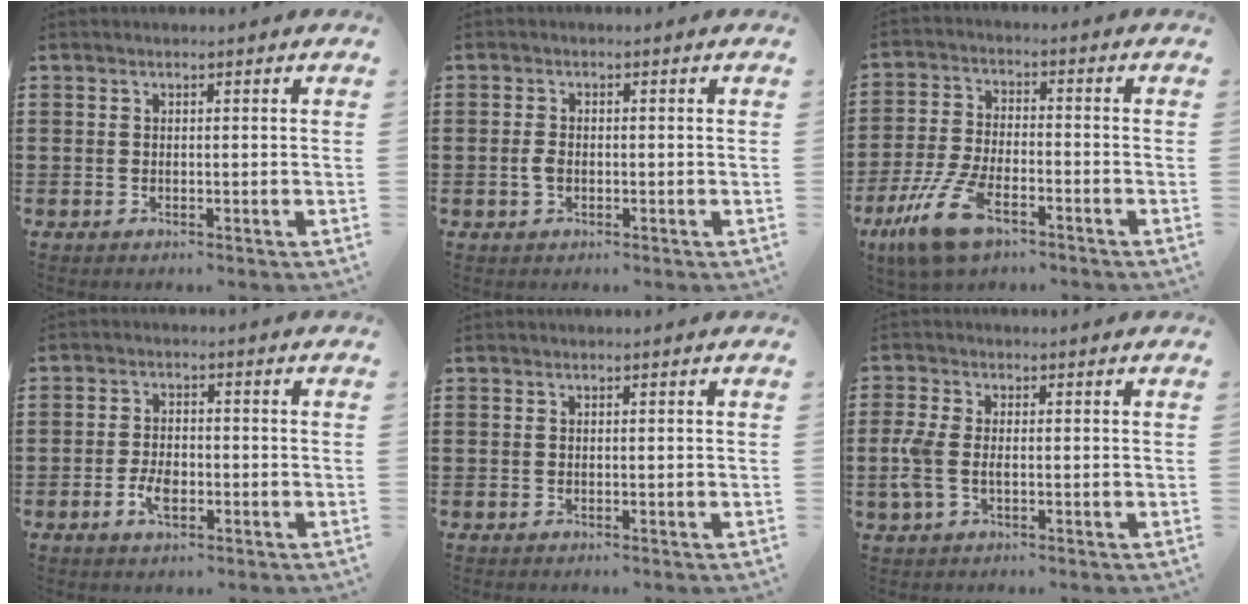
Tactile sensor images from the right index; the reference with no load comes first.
{"total": 2.1, "force": [-0.5, 1.2, 1.7], "torque": [-0.041, 0.000, -0.012]}
{"total": 11.0, "force": [-6.8, 3.9, 7.8], "torque": [-0.186, 0.002, -0.133]}
{"total": 3.9, "force": [-1.5, 1.9, 3.1], "torque": [-0.069, -0.001, -0.029]}
{"total": 0.0}
{"total": 3.9, "force": [-0.6, 2.0, 3.3], "torque": [-0.090, -0.007, -0.018]}